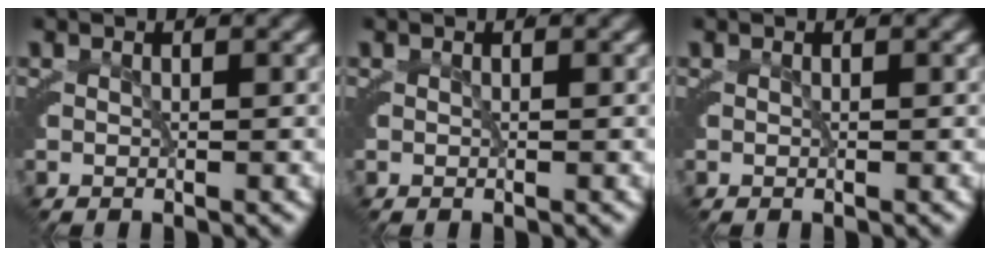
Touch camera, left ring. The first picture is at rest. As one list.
[{"total": 0.0}, {"total": 0.0}]